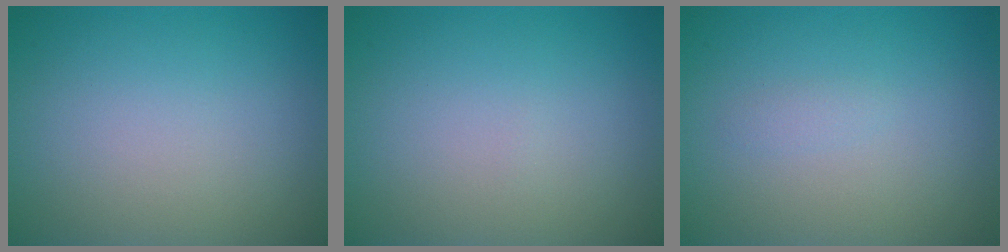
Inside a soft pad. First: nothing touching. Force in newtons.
{"total": 0.0}
{"total": 0.6, "press": 0.6, "slide": 0.1}